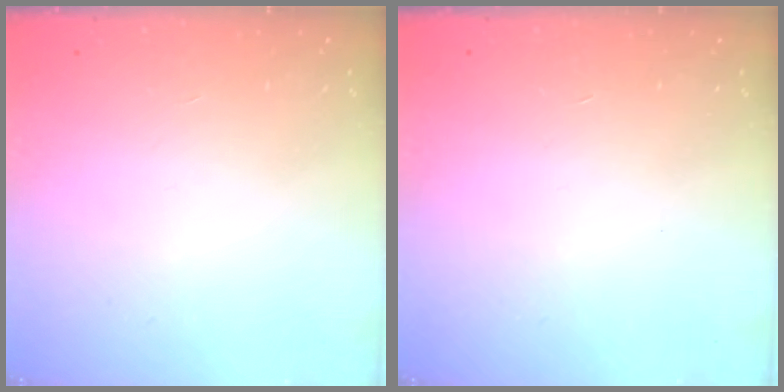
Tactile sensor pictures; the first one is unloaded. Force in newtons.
{"total": 0.0}